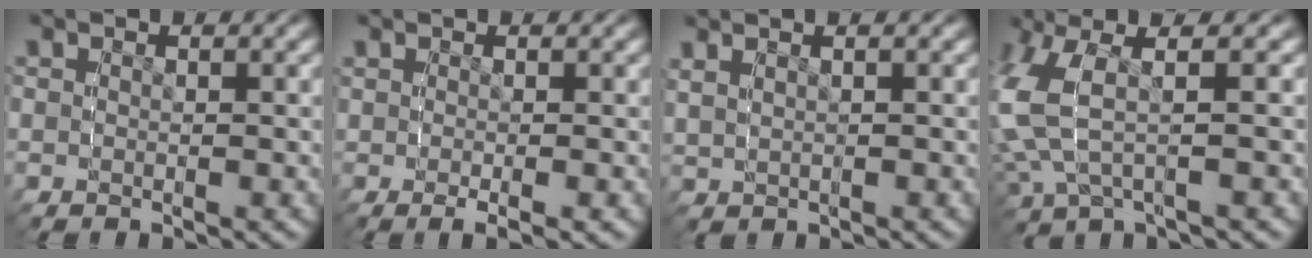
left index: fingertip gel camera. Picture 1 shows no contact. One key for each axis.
{"total": 1.4, "fx": -0.3, "fy": -0.3, "fz": 1.3, "tx": -0.024, "ty": -0.002, "tz": -0.004}
{"total": 1.6, "fx": 0.8, "fy": 1.0, "fz": 0.9, "tx": -0.027, "ty": 0.005, "tz": 0.015}
{"total": 8.4, "fx": 0.8, "fy": 5.8, "fz": 6.0, "tx": -0.173, "ty": 0.003, "tz": 0.009}